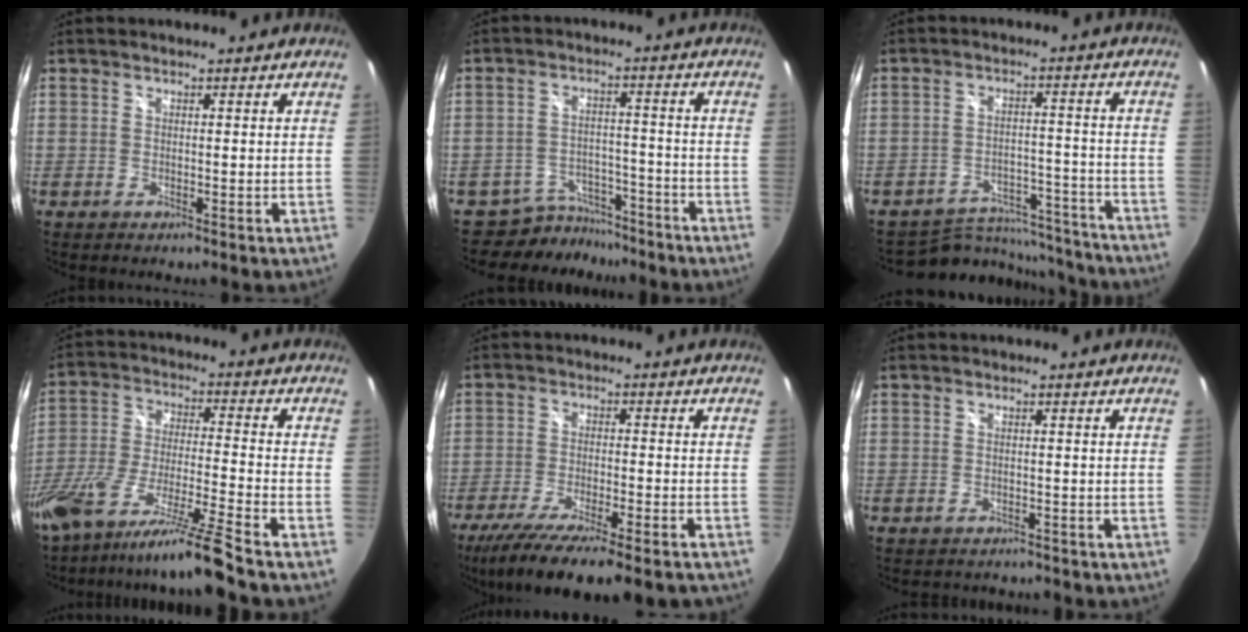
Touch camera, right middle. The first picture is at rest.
{"total": 7.8, "force": [-7.1, 3.3, -0.3], "torque": [-0.006, 0.022, -0.106]}
{"total": 14.4, "force": [-13.4, 4.9, 2.4], "torque": [-0.048, 0.025, -0.174]}
{"total": 17.3, "force": [-14.2, -1.9, 9.6], "torque": [-0.176, -0.043, -0.250]}
{"total": 16.9, "force": [-13.7, 1.7, 9.8], "torque": [-0.187, -0.054, -0.218]}
{"total": 3.1, "force": [-2.8, 1.3, 0.6], "torque": [-0.012, -0.011, -0.036]}